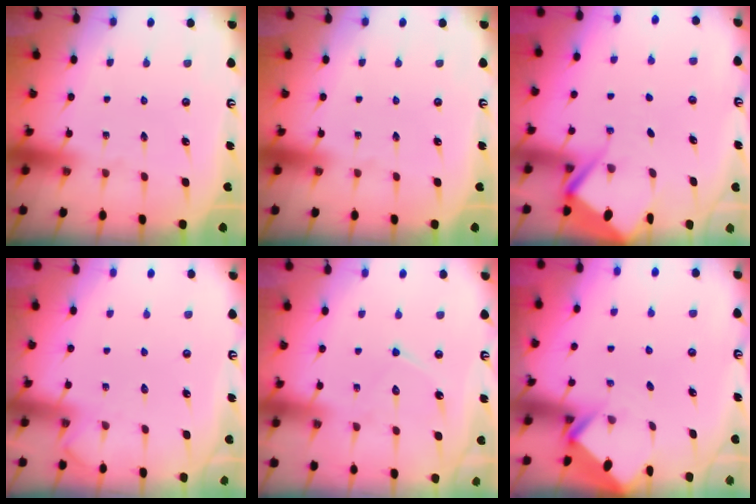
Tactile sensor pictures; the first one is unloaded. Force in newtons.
{"total": 0.0}
{"total": 5.7, "press": 5.6, "slide": 0.7}
{"total": 4.5, "press": 4.4, "slide": 0.6}
{"total": 9.0, "press": 8.9, "slide": 0.7}
{"total": 2.8, "press": 2.8, "slide": 0.2}